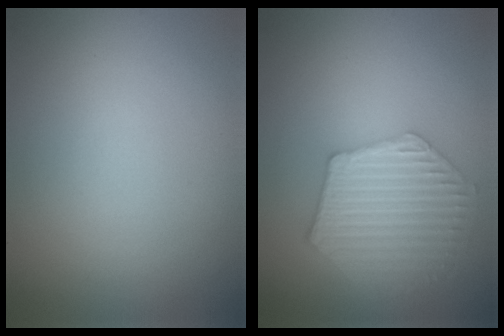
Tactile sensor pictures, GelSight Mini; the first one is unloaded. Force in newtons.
{"total": 5.7, "press": 4.6, "slide": 3.4}